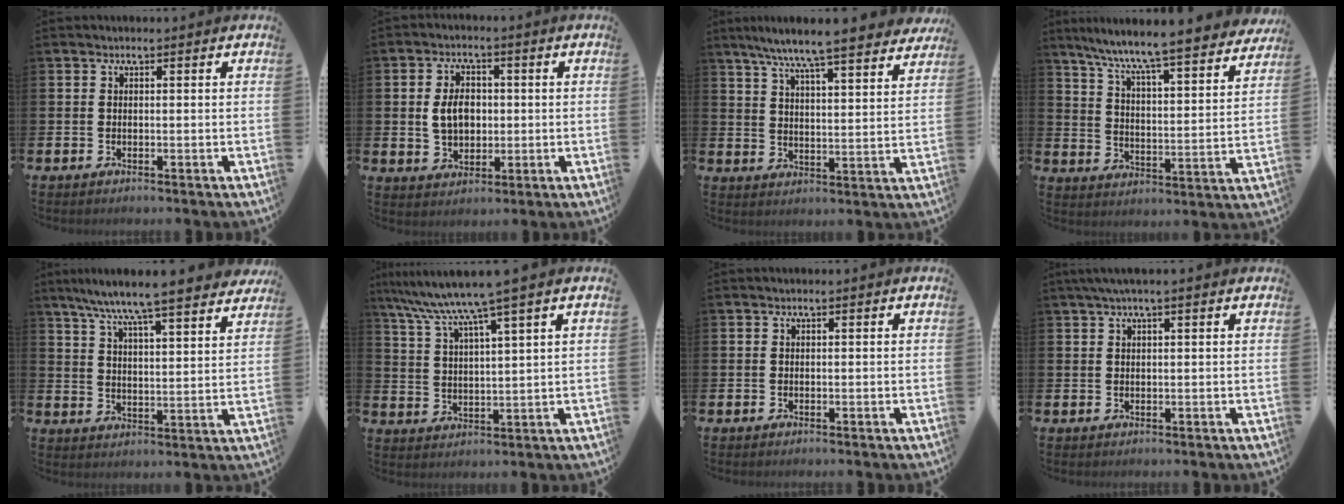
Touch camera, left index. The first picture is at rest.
{"total": 5.1, "force": [0.6, 3.7, 3.6], "torque": [-0.054, 0.006, 0.002]}
{"total": 8.4, "force": [7.8, 0.3, 3.0], "torque": [-0.083, -0.047, 0.136]}
{"total": 7.9, "force": [7.4, -0.2, 2.8], "torque": [-0.091, -0.062, 0.122]}
{"total": 8.3, "force": [7.9, 0.1, 2.7], "torque": [-0.080, -0.051, 0.137]}
{"total": 7.9, "force": [6.6, -0.3, 4.3], "torque": [-0.111, -0.028, 0.115]}
{"total": 0.0}
{"total": 2.1, "force": [1.5, 0.0, 1.5], "torque": [-0.038, 0.007, 0.029]}